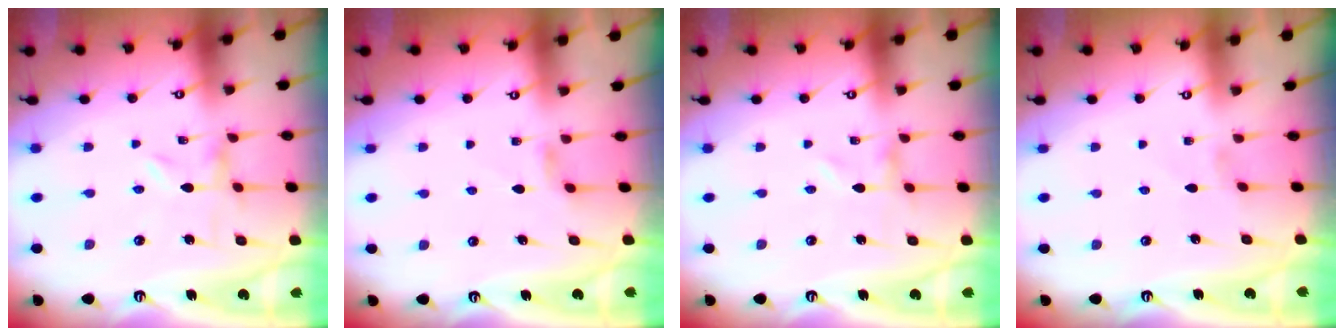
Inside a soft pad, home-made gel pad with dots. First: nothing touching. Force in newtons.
{"total": 2.9, "press": 2.8, "slide": 0.4}
{"total": 0.0}
{"total": 0.0}